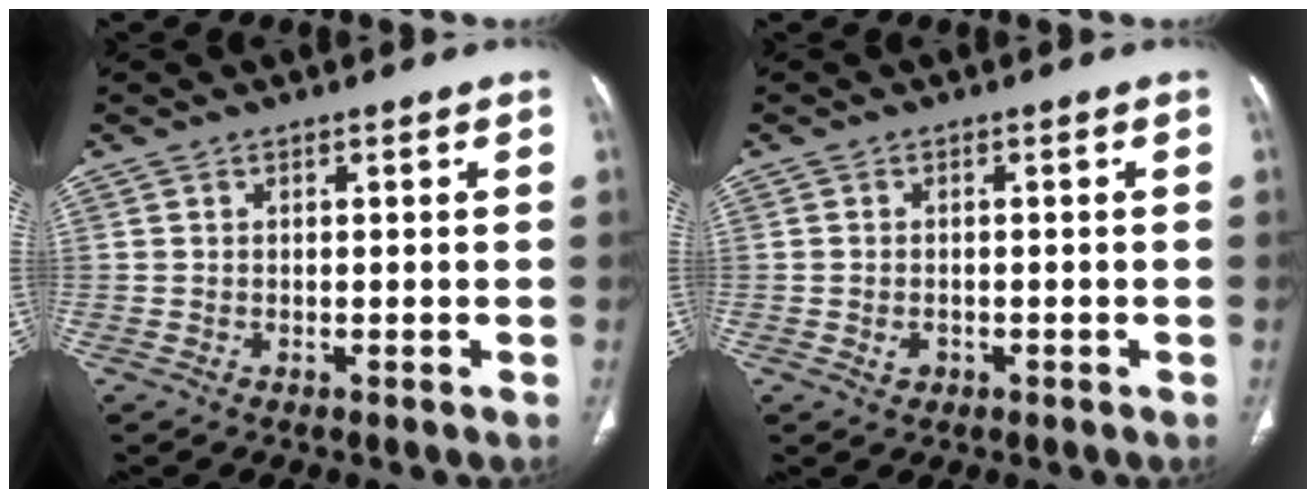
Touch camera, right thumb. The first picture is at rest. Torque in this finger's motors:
{"motor_torque": [-0.59, 0.37, -0.18, 0.42, -0.02]}